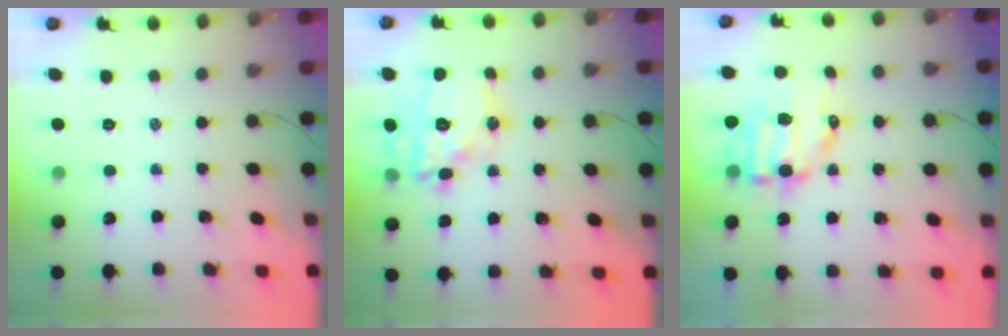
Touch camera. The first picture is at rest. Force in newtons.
{"total": 17.9, "press": 17.8, "slide": 1.3}
{"total": 11.0, "press": 10.7, "slide": 2.2}